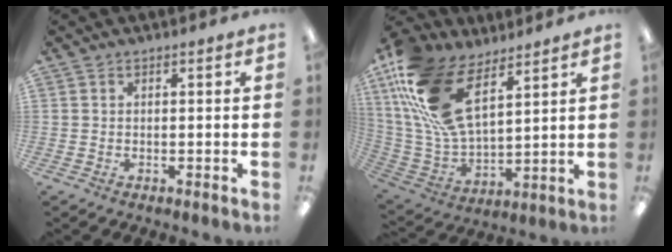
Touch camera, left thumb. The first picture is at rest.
{"total": 22.4, "force": [11.2, 11.5, 15.7], "torque": [-0.351, -0.036, 0.199]}